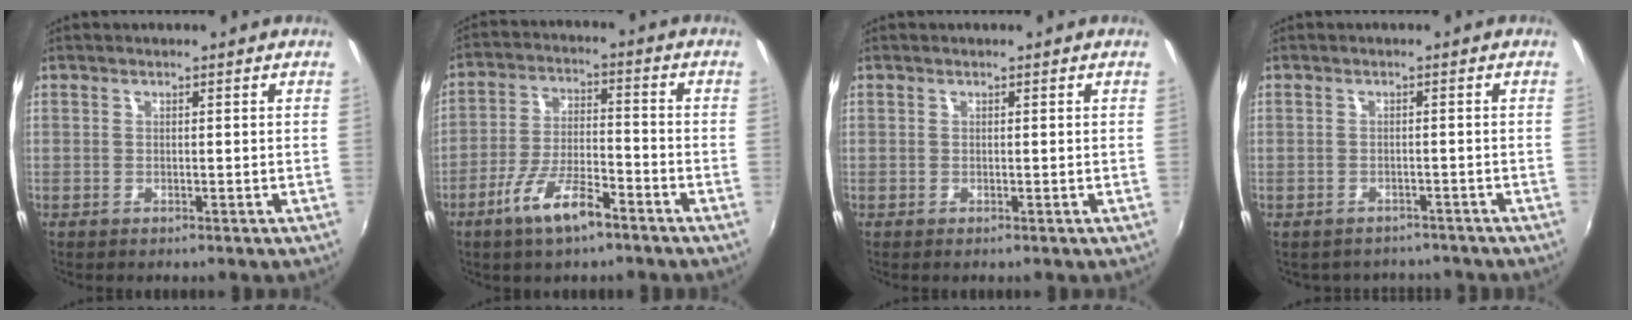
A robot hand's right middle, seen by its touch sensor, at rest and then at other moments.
{"total": 9.9, "force": [-6.3, 2.7, 7.1], "torque": [-0.145, -0.005, -0.114]}
{"total": 0.0}
{"total": 5.3, "force": [-4.6, 2.4, 0.8], "torque": [-0.022, -0.009, -0.063]}